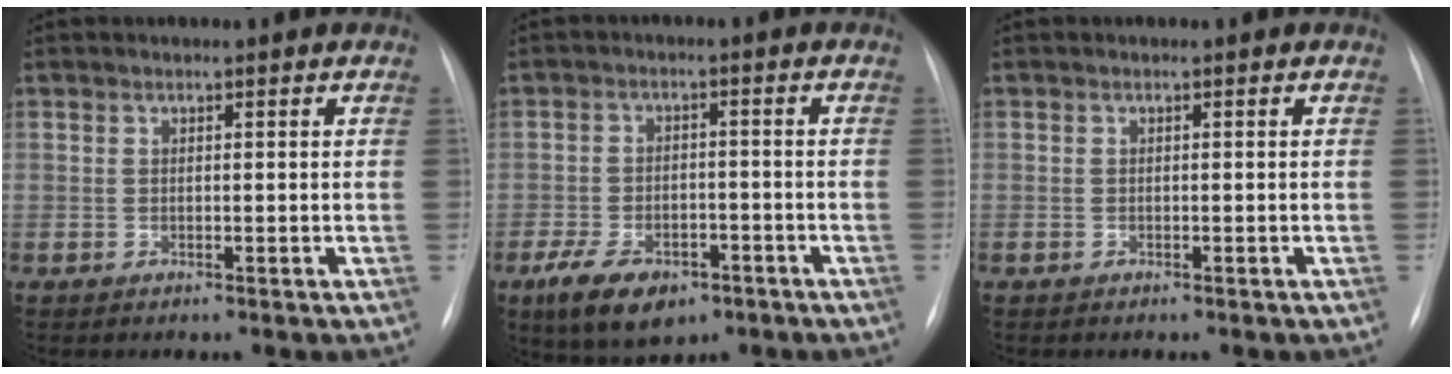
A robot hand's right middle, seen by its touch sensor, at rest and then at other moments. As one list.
[{"total": 9.8, "force": [-5.8, 5.2, 5.9], "torque": [-0.105, -0.004, -0.089]}, {"total": 0.8, "force": [-0.7, 0.3, 0.4], "torque": [-0.006, -0.001, -0.005]}]